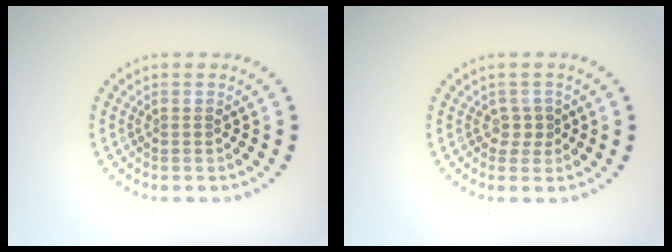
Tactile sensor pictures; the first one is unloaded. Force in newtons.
{"total": 1.4, "press": 1.1, "slide": 0.9}